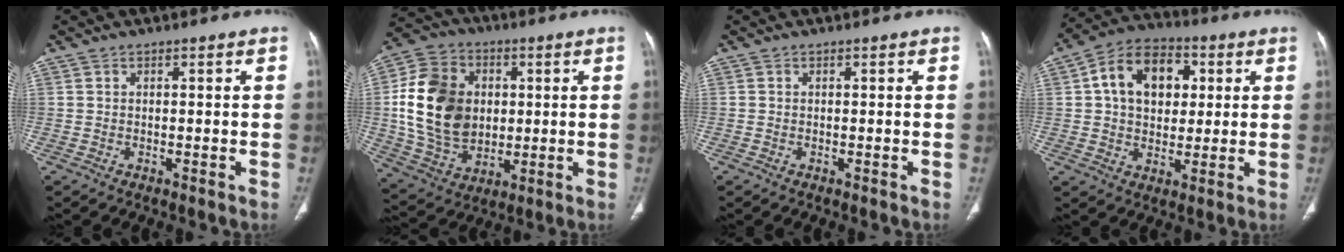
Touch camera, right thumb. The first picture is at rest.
{"total": 18.8, "force": [1.8, 14.5, 11.9], "torque": [-0.201, 0.003, 0.039]}
{"total": 0.0}
{"total": 13.9, "force": [3.2, 9.8, 9.3], "torque": [-0.119, 0.009, 0.045]}